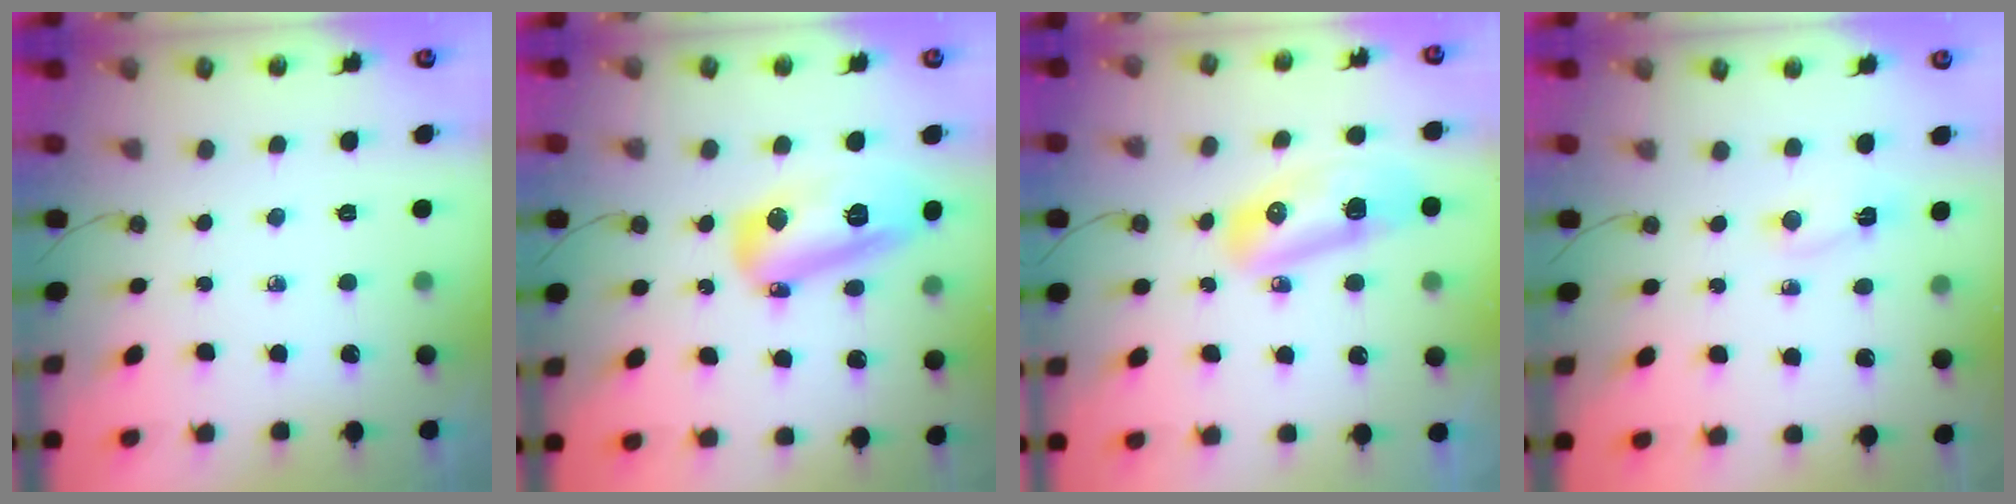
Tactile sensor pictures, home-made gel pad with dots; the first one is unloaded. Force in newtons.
{"total": 14.9, "press": 14.8, "slide": 1.2}
{"total": 12.1, "press": 12.1, "slide": 1.4}
{"total": 2.6, "press": 2.6, "slide": 0.6}